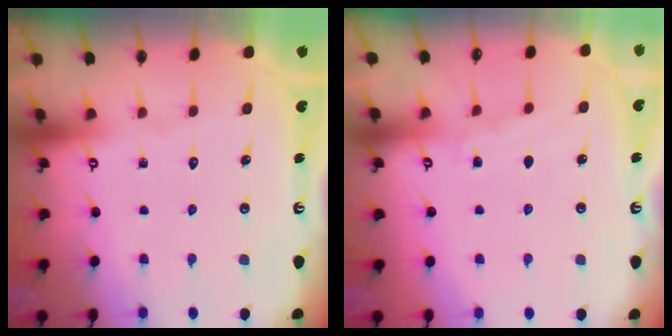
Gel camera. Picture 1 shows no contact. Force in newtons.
{"total": 3.4, "press": 3.4, "slide": 0.4}